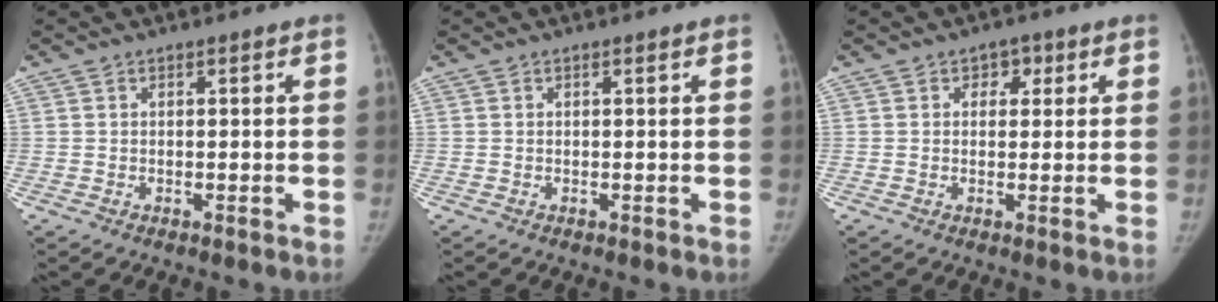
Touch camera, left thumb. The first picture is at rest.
{"total": 0.0}
{"total": 3.0, "force": [1.2, 2.3, 1.5], "torque": [0.005, 0.000, 0.012]}